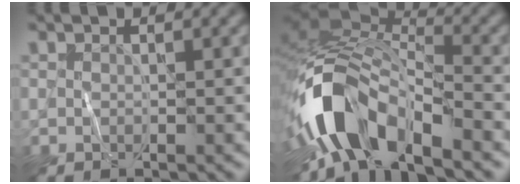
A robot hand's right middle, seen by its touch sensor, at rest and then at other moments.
{"total": 10.1, "force": [-6.0, 4.2, 6.9], "torque": [-0.125, 0.011, -0.121]}